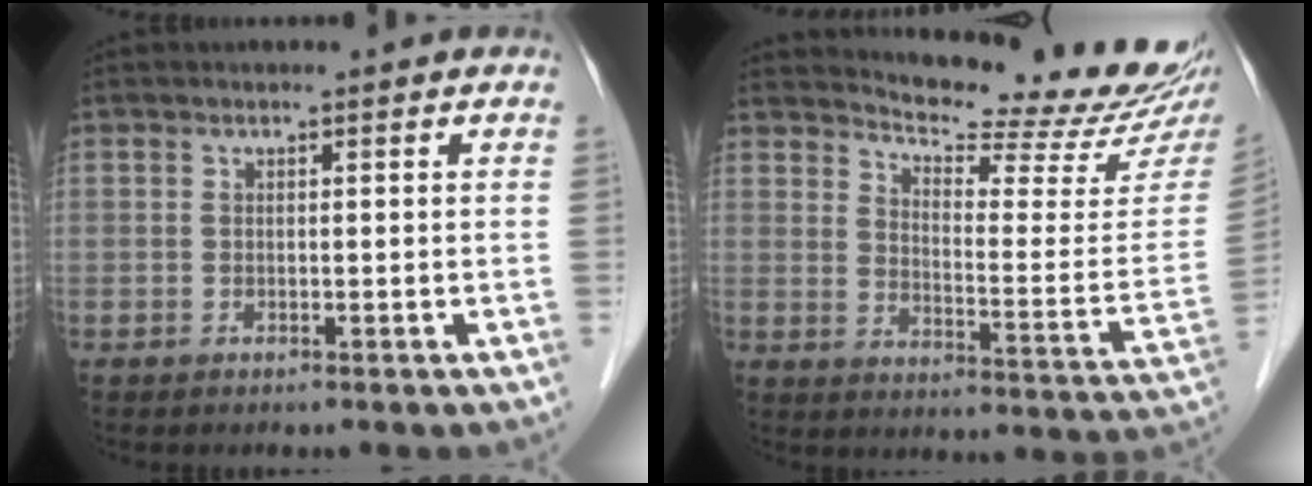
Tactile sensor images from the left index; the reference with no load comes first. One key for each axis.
{"total": 19.0, "fx": 18.0, "fy": 1.2, "fz": 6.0, "tx": -0.094, "ty": -0.097, "tz": 0.220}